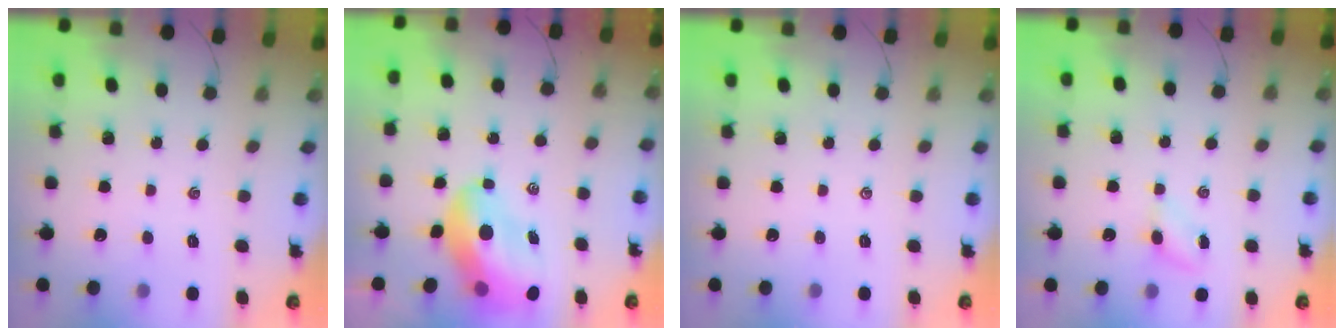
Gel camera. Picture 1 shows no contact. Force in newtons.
{"total": 12.6, "press": 12.0, "slide": 3.9}
{"total": 0.0}
{"total": 3.7, "press": 3.6, "slide": 1.2}